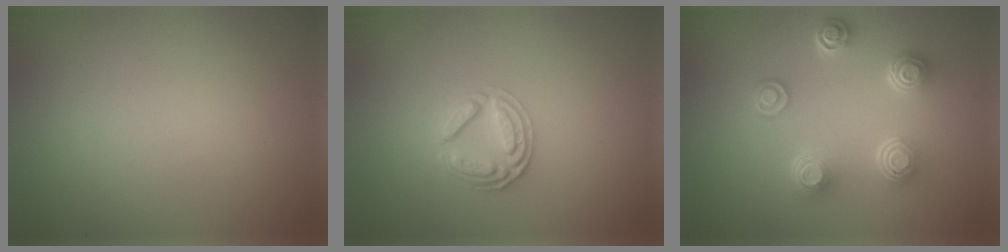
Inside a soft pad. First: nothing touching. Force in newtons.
{"total": 2.6, "press": 2.5, "slide": 0.8}
{"total": 5.0, "press": 3.6, "slide": 3.5}